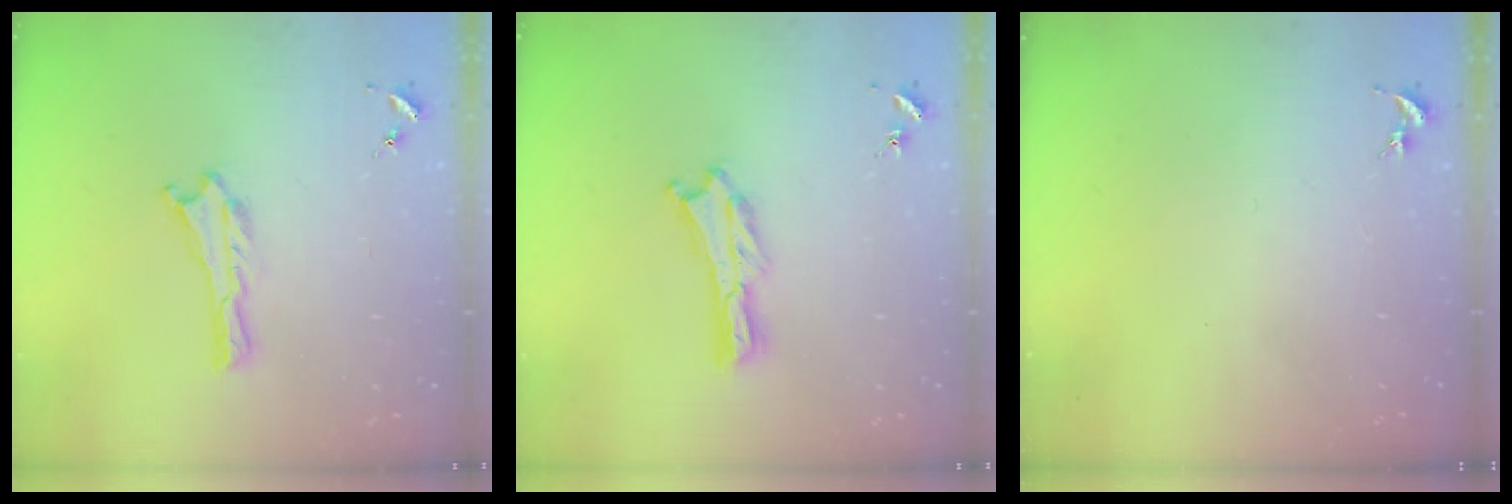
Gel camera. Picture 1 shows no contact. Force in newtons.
{"total": 0.7, "press": 0.7, "slide": 0.2}
{"total": 0.0}